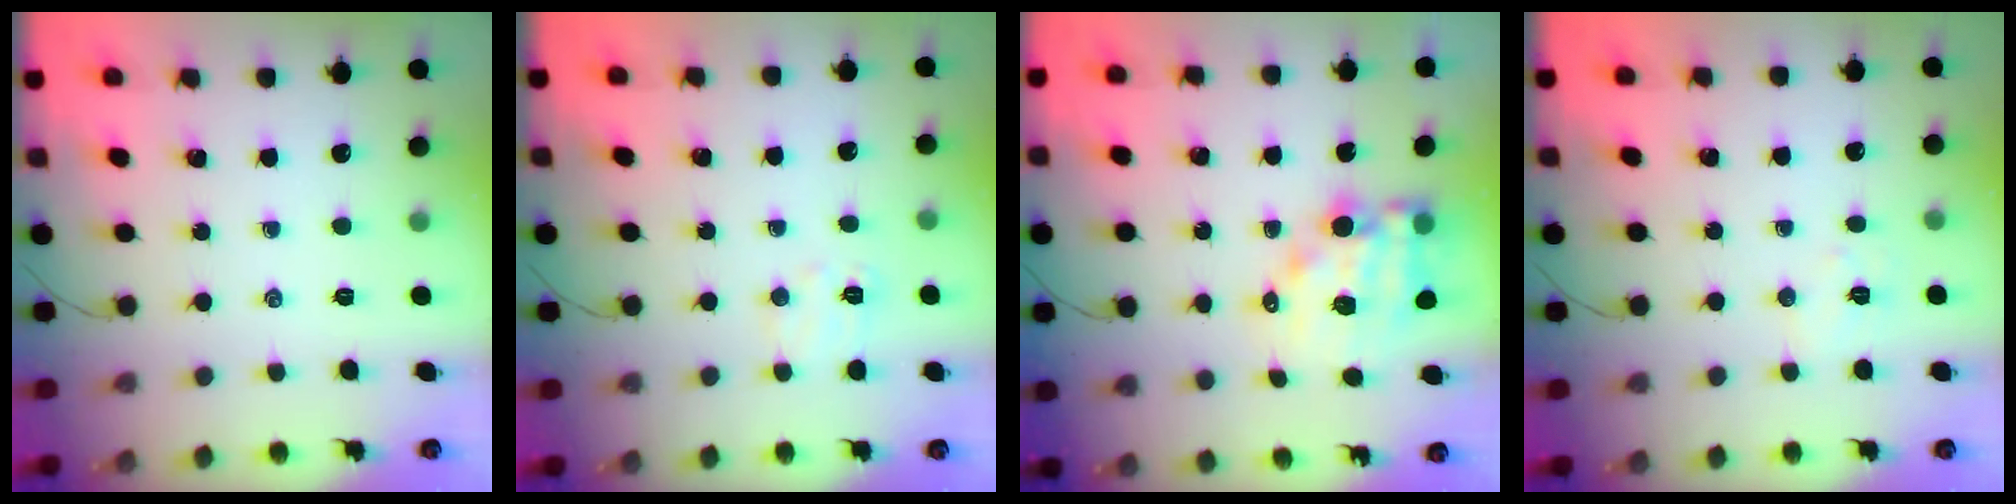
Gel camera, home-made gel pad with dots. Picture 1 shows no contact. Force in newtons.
{"total": 6.8, "press": 6.6, "slide": 1.4}
{"total": 10.8, "press": 10.3, "slide": 3.0}
{"total": 5.4, "press": 5.3, "slide": 1.1}